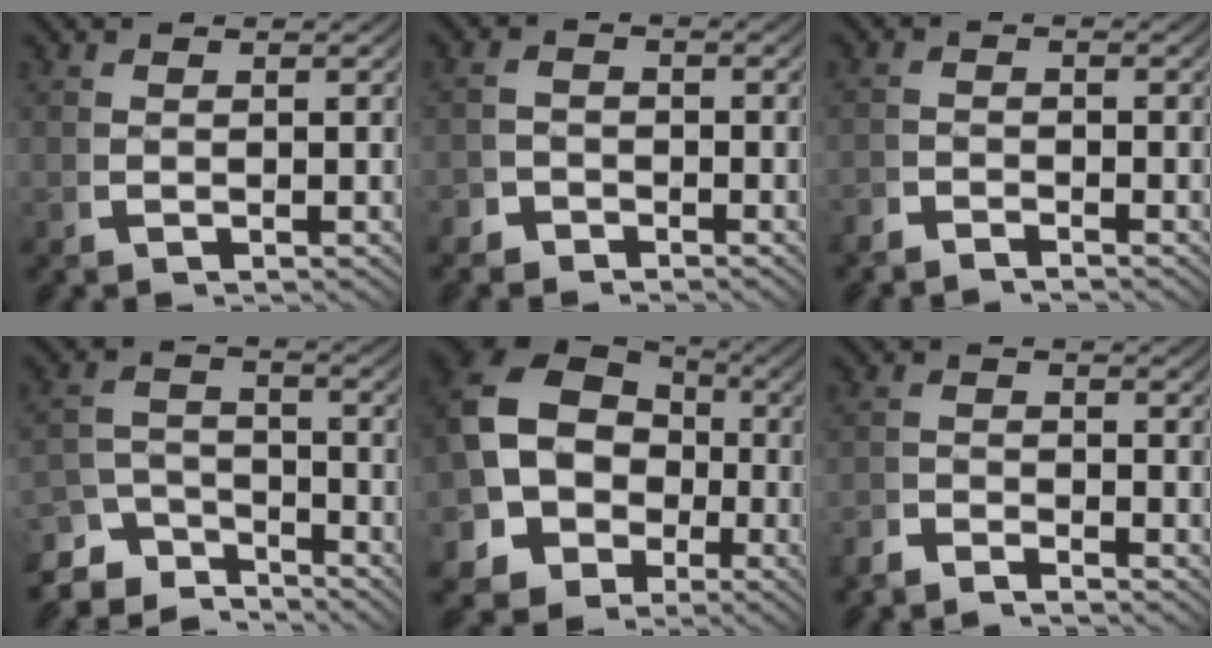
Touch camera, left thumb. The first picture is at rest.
{"total": 2.6, "force": [-2.3, 1.2, 0.1], "torque": [0.001, -0.015, -0.039]}
{"total": 1.8, "force": [-1.8, 0.3, 0.0], "torque": [0.007, -0.006, -0.040]}
{"total": 6.4, "force": [-4.1, 4.0, 3.0], "torque": [-0.037, -0.025, -0.067]}
{"total": 13.1, "force": [-0.8, 11.2, 6.8], "torque": [-0.174, -0.049, -0.006]}
{"total": 2.2, "force": [-2.2, 0.4, 0.1], "torque": [0.005, -0.006, -0.049]}